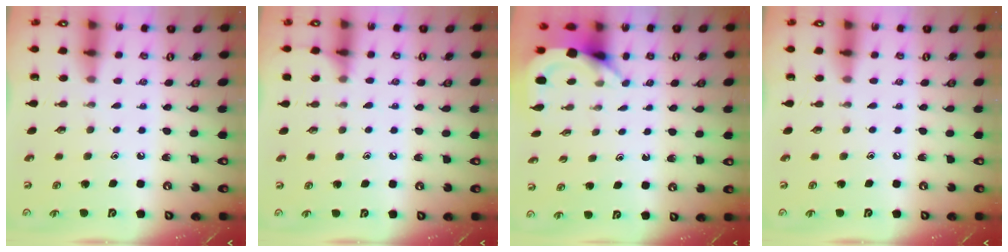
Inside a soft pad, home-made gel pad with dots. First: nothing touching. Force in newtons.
{"total": 4.5, "press": 4.4, "slide": 0.6}
{"total": 3.7, "press": 3.7, "slide": 0.3}
{"total": 0.0}